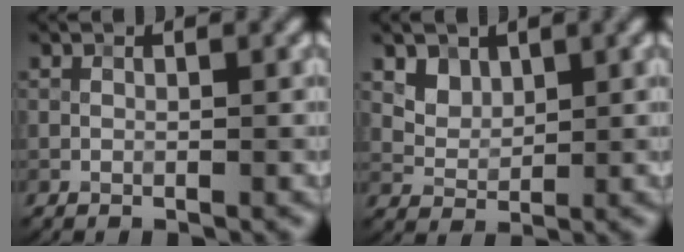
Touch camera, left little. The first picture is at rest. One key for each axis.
{"total": 2.7, "fx": 1.6, "fy": 1.8, "fz": 1.0, "tx": -0.029, "ty": -0.020, "tz": 0.052}